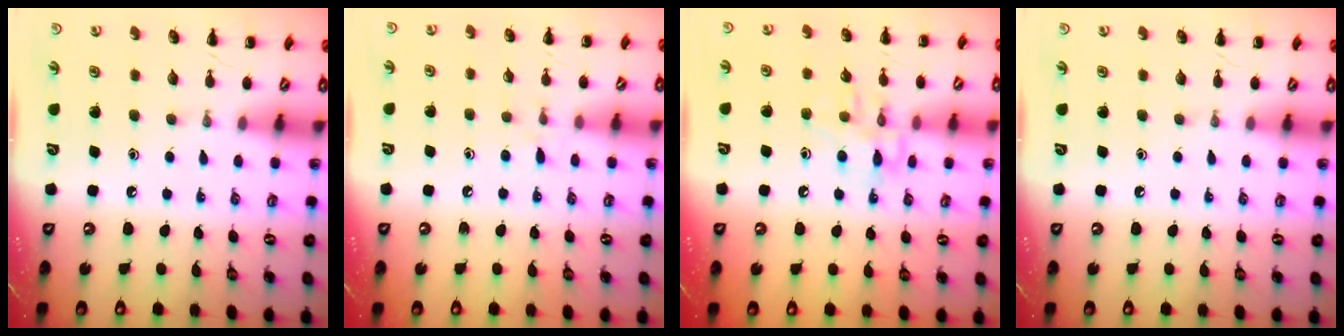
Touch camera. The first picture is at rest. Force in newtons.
{"total": 5.8, "press": 5.4, "slide": 2.3}
{"total": 10.0, "press": 10.0, "slide": 0.4}
{"total": 0.0}